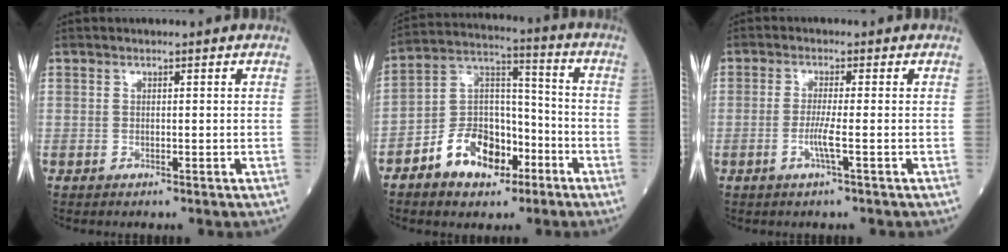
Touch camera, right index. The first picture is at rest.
{"total": 11.7, "force": [-6.2, 7.0, 7.0], "torque": [-0.140, 0.027, -0.107]}
{"total": 2.9, "force": [-1.0, -0.6, 2.6], "torque": [-0.060, -0.005, -0.022]}